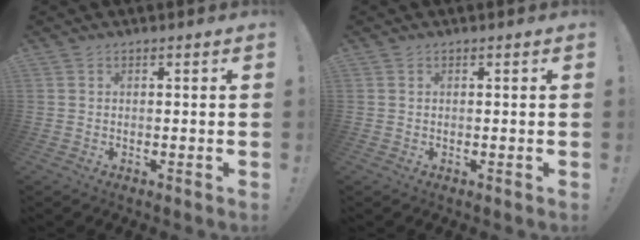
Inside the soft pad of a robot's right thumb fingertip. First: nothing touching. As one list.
[{"total": 0.0}]